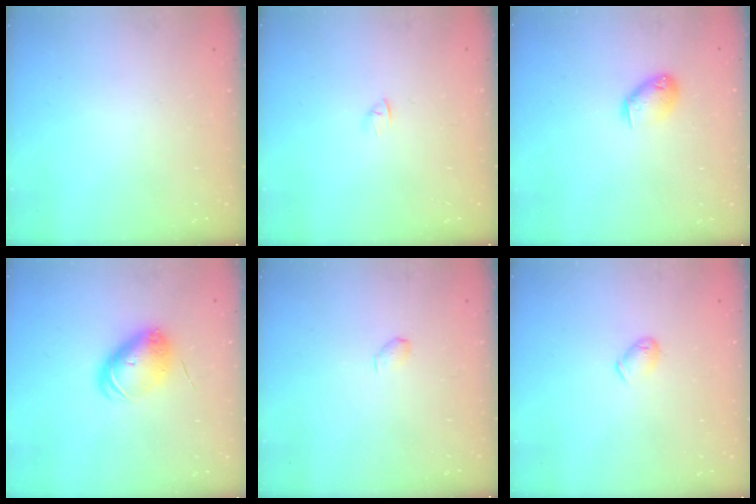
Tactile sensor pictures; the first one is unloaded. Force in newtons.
{"total": 2.4, "press": 2.3, "slide": 0.7}
{"total": 8.2, "press": 8.1, "slide": 1.2}
{"total": 7.5, "press": 7.4, "slide": 1.2}
{"total": 2.9, "press": 2.9, "slide": 0.5}
{"total": 7.2, "press": 7.1, "slide": 0.9}